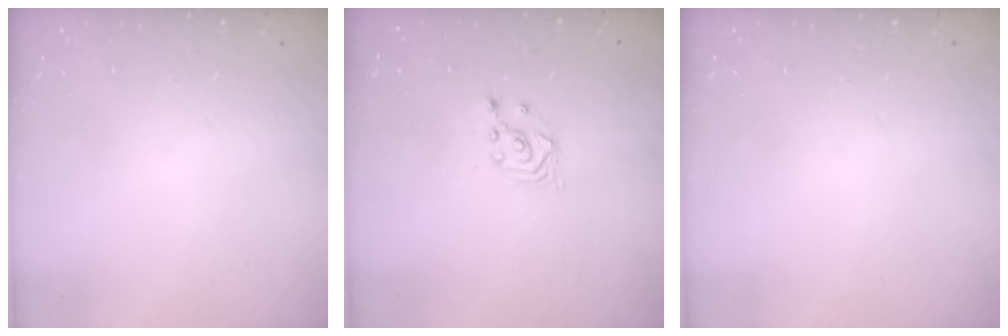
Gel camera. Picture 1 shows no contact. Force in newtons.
{"total": 2.4, "press": 2.3, "slide": 0.2}
{"total": 0.0}